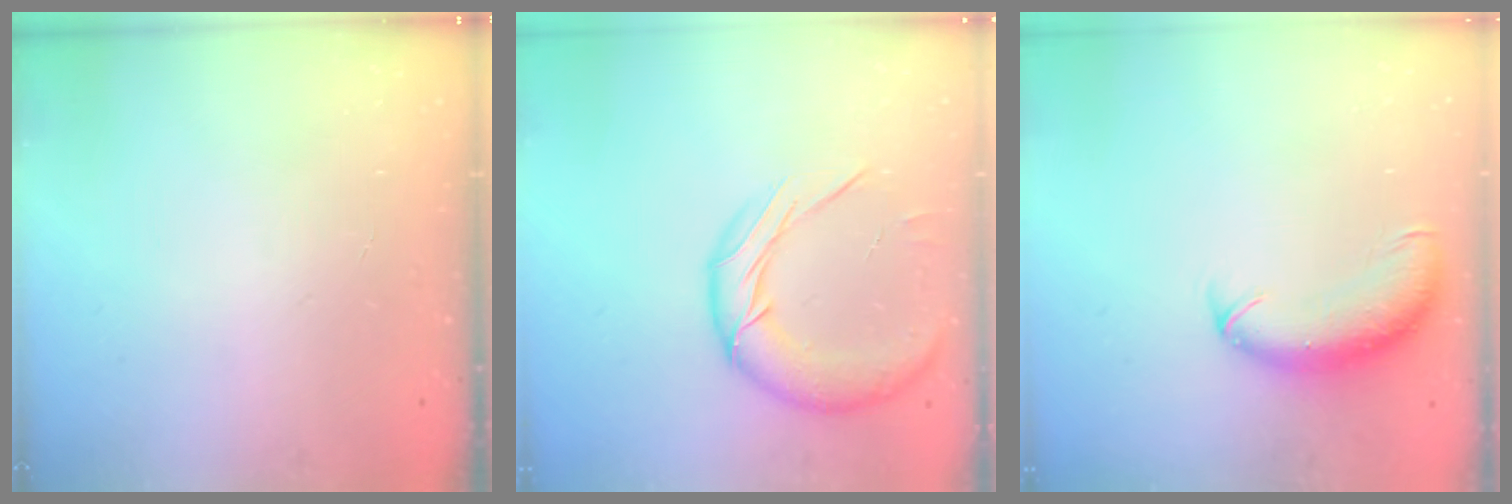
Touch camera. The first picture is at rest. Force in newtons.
{"total": 15.6, "press": 15.4, "slide": 2.7}
{"total": 11.5, "press": 11.2, "slide": 2.6}